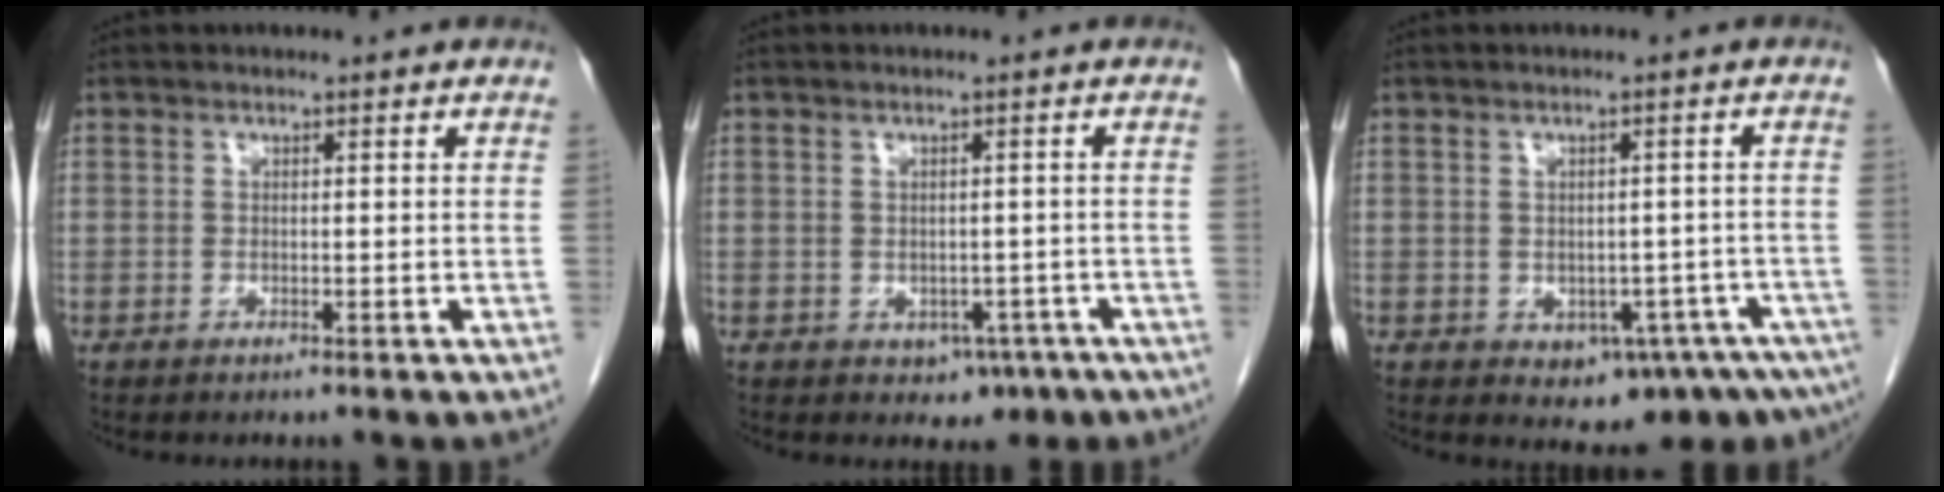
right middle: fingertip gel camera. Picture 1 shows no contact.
{"total": 4.0, "force": [-1.8, 3.1, 1.9], "torque": [-0.017, 0.004, -0.011]}
{"total": 8.7, "force": [-5.1, 3.7, 6.0], "torque": [-0.056, 0.003, -0.064]}